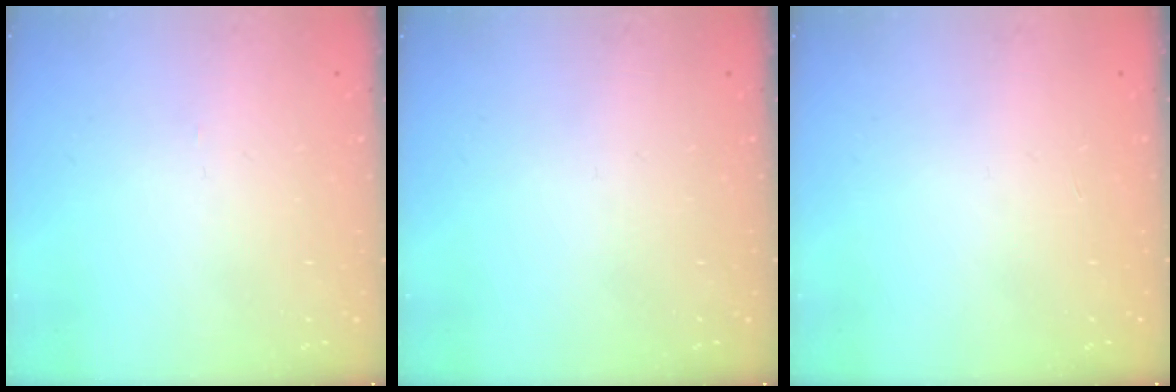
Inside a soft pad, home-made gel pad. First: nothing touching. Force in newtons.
{"total": 0.0}
{"total": 0.0}